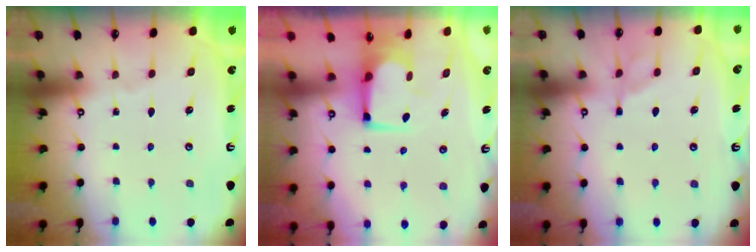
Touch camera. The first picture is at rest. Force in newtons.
{"total": 3.8, "press": 3.8, "slide": 0.4}
{"total": 5.5, "press": 5.5, "slide": 0.7}